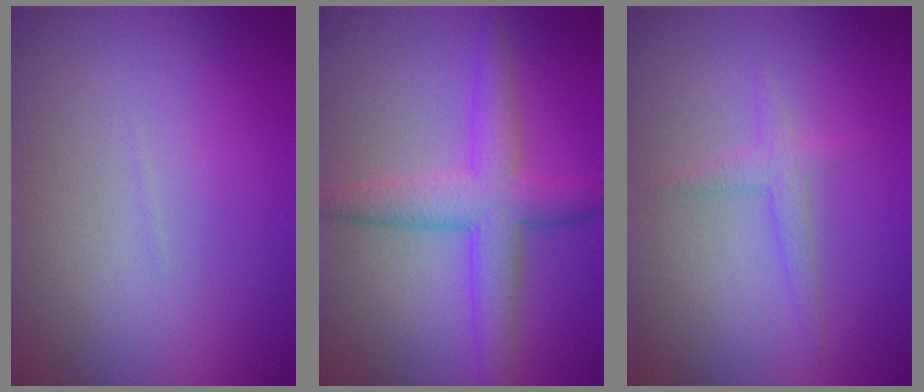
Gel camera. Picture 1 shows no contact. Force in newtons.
{"total": 4.8, "press": 4.8, "slide": 0.1}
{"total": 1.6, "press": 1.6, "slide": 0.1}